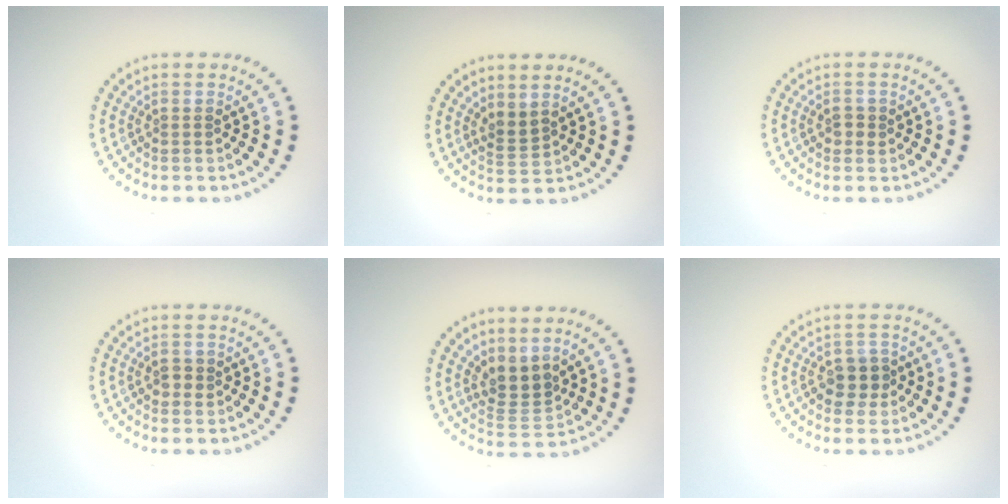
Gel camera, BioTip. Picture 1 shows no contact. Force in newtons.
{"total": 1.7, "press": 1.2, "slide": 1.1}
{"total": 1.2, "press": 1.2, "slide": 0.2}
{"total": 1.2, "press": 1.2, "slide": 0.2}
{"total": 2.8, "press": 2.1, "slide": 1.8}
{"total": 2.0, "press": 1.9, "slide": 0.7}